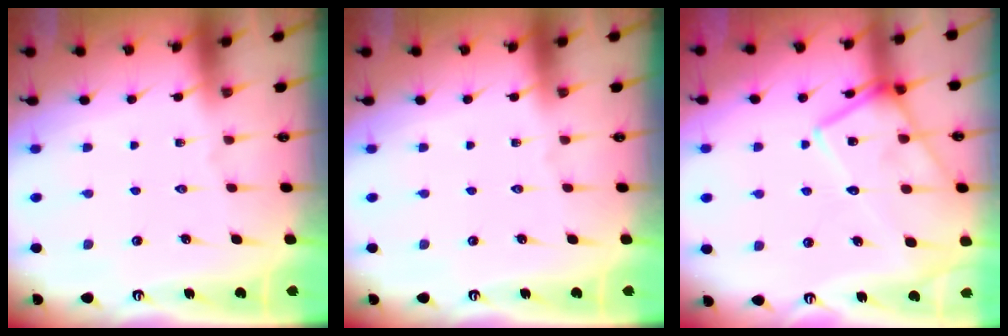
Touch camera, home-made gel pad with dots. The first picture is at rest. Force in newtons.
{"total": 0.0}
{"total": 16.3, "press": 16.2, "slide": 1.4}